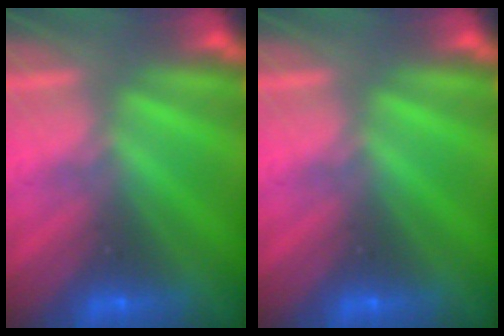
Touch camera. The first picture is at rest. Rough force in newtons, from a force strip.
{"total": 0.0}